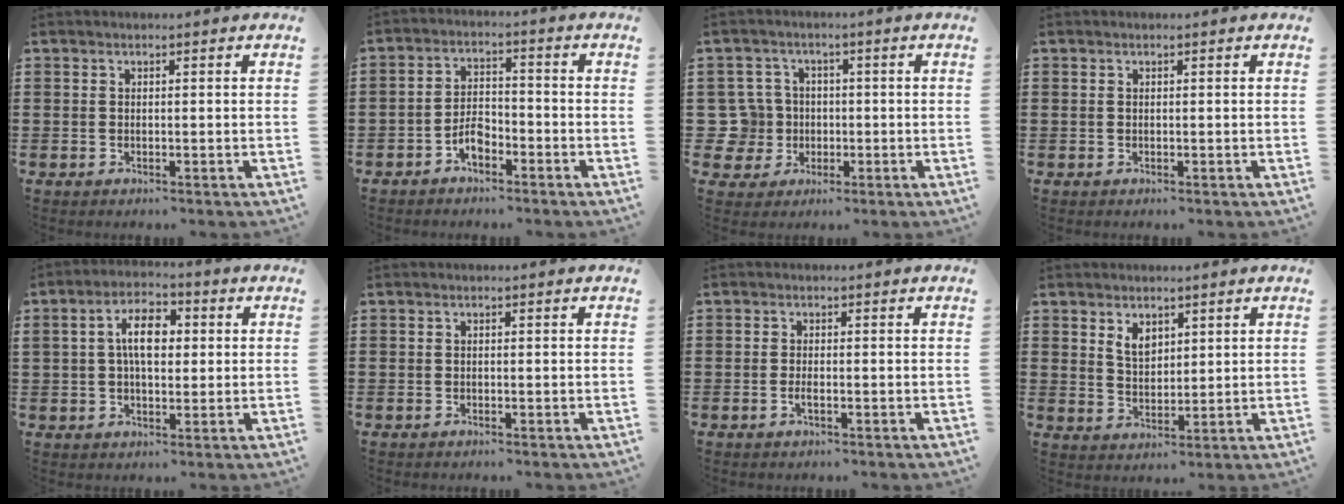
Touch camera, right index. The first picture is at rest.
{"total": 4.1, "force": [-2.5, 2.2, 2.5], "torque": [-0.052, 0.006, -0.049]}
{"total": 6.6, "force": [-0.3, 6.4, 1.7], "torque": [-0.078, 0.011, -0.006]}
{"total": 0.0}
{"total": 6.5, "force": [0.9, 3.4, 5.5], "torque": [-0.105, 0.013, 0.010]}
{"total": 0.0}
{"total": 1.3, "force": [-0.5, 0.3, 1.2], "torque": [-0.023, -0.003, -0.007]}
{"total": 3.8, "force": [2.3, 2.3, 1.9], "torque": [-0.045, 0.008, 0.042]}